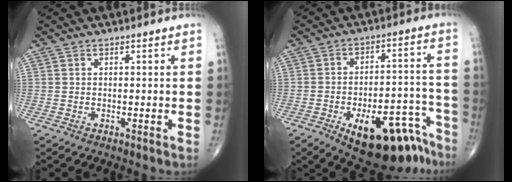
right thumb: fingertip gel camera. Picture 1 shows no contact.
{"total": 18.8, "force": [-11.9, 8.0, 12.2], "torque": [-0.107, 0.093, -0.166]}